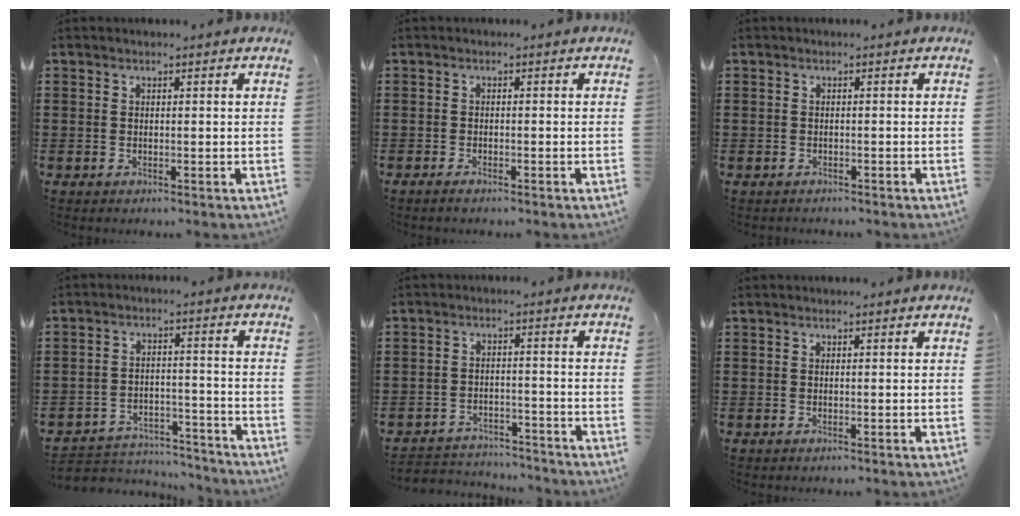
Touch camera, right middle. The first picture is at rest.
{"total": 0.8, "force": [-0.7, 0.1, 0.4], "torque": [-0.011, -0.006, -0.012]}
{"total": 0.9, "force": [-0.8, 0.4, -0.1], "torque": [0.002, 0.004, -0.018]}
{"total": 4.7, "force": [-4.5, 1.2, 0.0], "torque": [-0.011, 0.010, -0.098]}
{"total": 3.7, "force": [-3.6, 0.9, -0.3], "torque": [-0.004, 0.002, -0.078]}
{"total": 0.0}